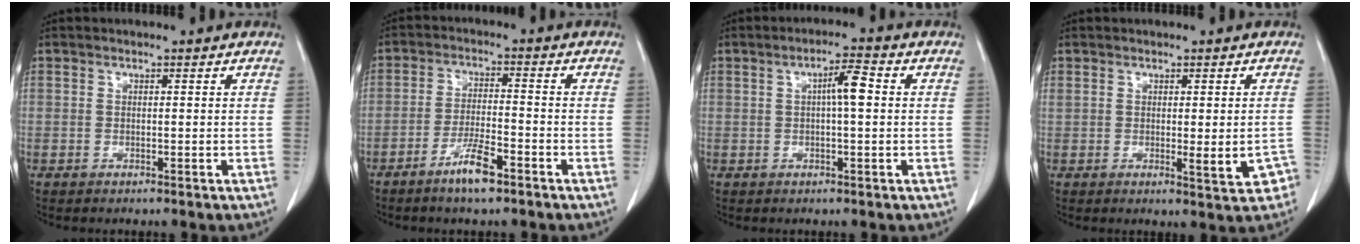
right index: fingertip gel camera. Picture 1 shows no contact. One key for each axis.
{"total": 5.9, "fx": -3.9, "fy": 0.7, "fz": 4.4, "tx": -0.086, "ty": -0.004, "tz": -0.071}
{"total": 4.1, "fx": 0.5, "fy": 0.5, "fz": 4.1, "tx": -0.070, "ty": 0.009, "tz": 0.005}
{"total": 4.8, "fx": -0.9, "fy": 1.4, "fz": 4.5, "tx": -0.050, "ty": -0.004, "tz": -0.003}